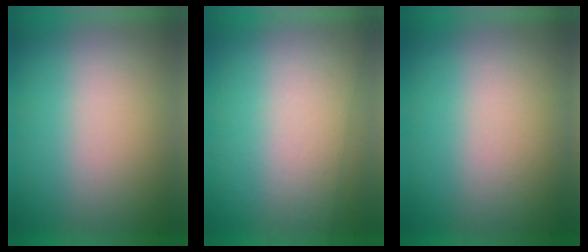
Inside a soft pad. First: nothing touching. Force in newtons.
{"total": 2.8}
{"total": 2.0}